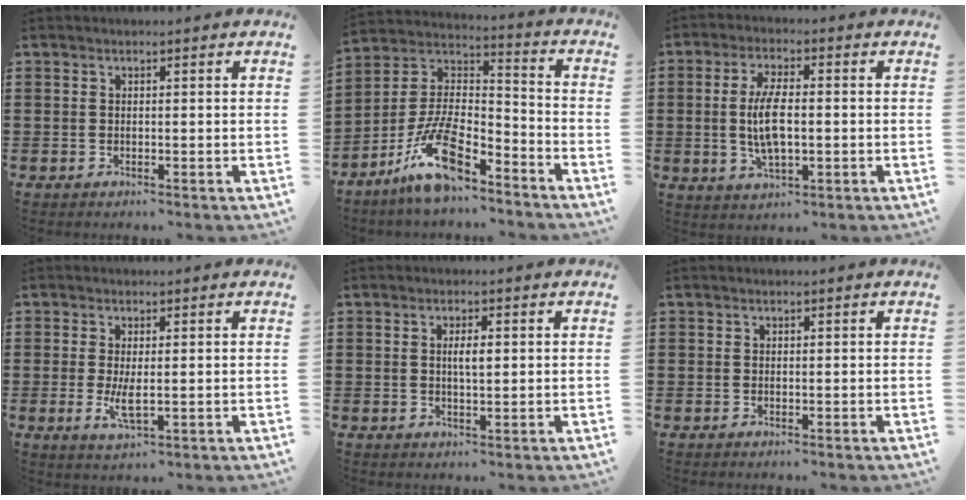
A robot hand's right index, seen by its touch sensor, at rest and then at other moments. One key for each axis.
{"total": 12.5, "fx": -8.4, "fy": 3.8, "fz": 8.5, "tx": -0.189, "ty": 0.016, "tz": -0.166}
{"total": 7.0, "fx": -0.6, "fy": 2.5, "fz": 6.5, "tx": -0.136, "ty": -0.002, "tz": -0.016}
{"total": 3.7, "fx": -0.1, "fy": 1.0, "fz": 3.6, "tx": -0.071, "ty": -0.006, "tz": -0.004}
{"total": 2.5, "fx": 0.3, "fy": 0.7, "fz": 2.3, "tx": -0.045, "ty": 0.002, "tz": 0.003}
{"total": 0.0}